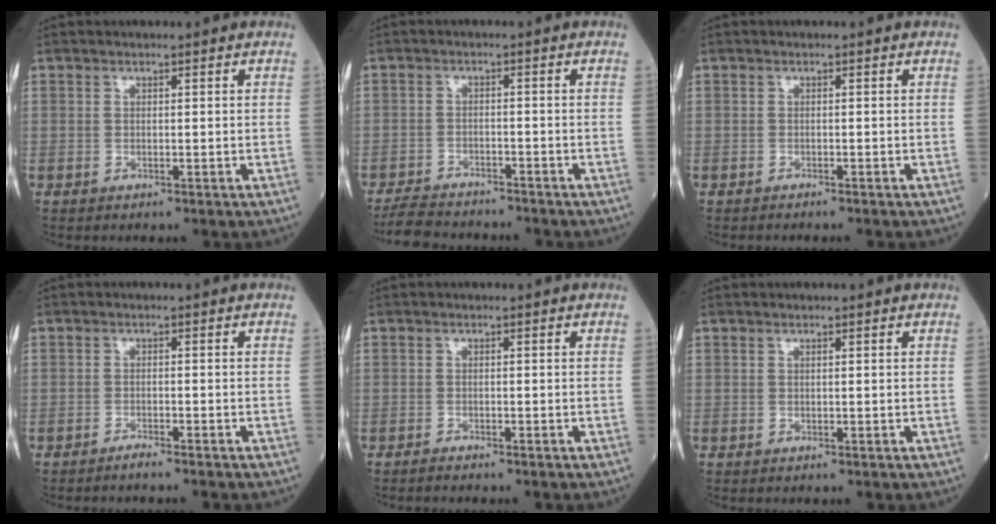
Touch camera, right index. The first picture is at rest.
{"total": 7.1, "force": [-6.7, 1.5, 1.8], "torque": [-0.030, -0.015, -0.111]}
{"total": 1.7, "force": [-1.6, 0.0, 0.6], "torque": [-0.010, -0.001, -0.019]}
{"total": 1.7, "force": [-1.6, -0.2, 0.6], "torque": [-0.014, -0.001, -0.025]}
{"total": 1.1, "force": [-1.0, -0.1, 0.3], "torque": [-0.010, -0.001, -0.018]}
{"total": 0.0}